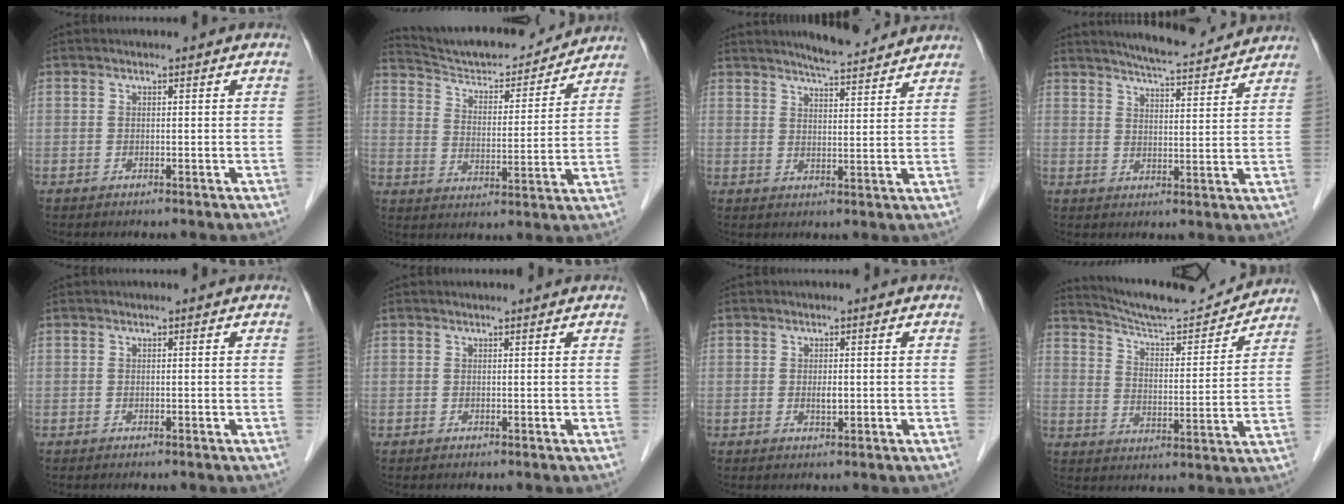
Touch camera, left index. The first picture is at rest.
{"total": 17.0, "force": [16.2, 2.7, 4.6], "torque": [-0.072, -0.003, 0.244]}
{"total": 8.8, "force": [8.0, 0.8, 3.4], "torque": [-0.057, 0.008, 0.112]}
{"total": 12.8, "force": [11.8, 1.4, 4.7], "torque": [-0.072, 0.004, 0.158]}
{"total": 0.0}
{"total": 1.4, "force": [1.3, 0.2, 0.5], "torque": [-0.008, 0.014, 0.019]}
{"total": 1.3, "force": [-0.2, 0.6, 1.1], "torque": [-0.020, -0.005, -0.001]}
{"total": 15.6, "force": [15.0, 1.0, 4.2], "torque": [-0.074, -0.010, 0.226]}